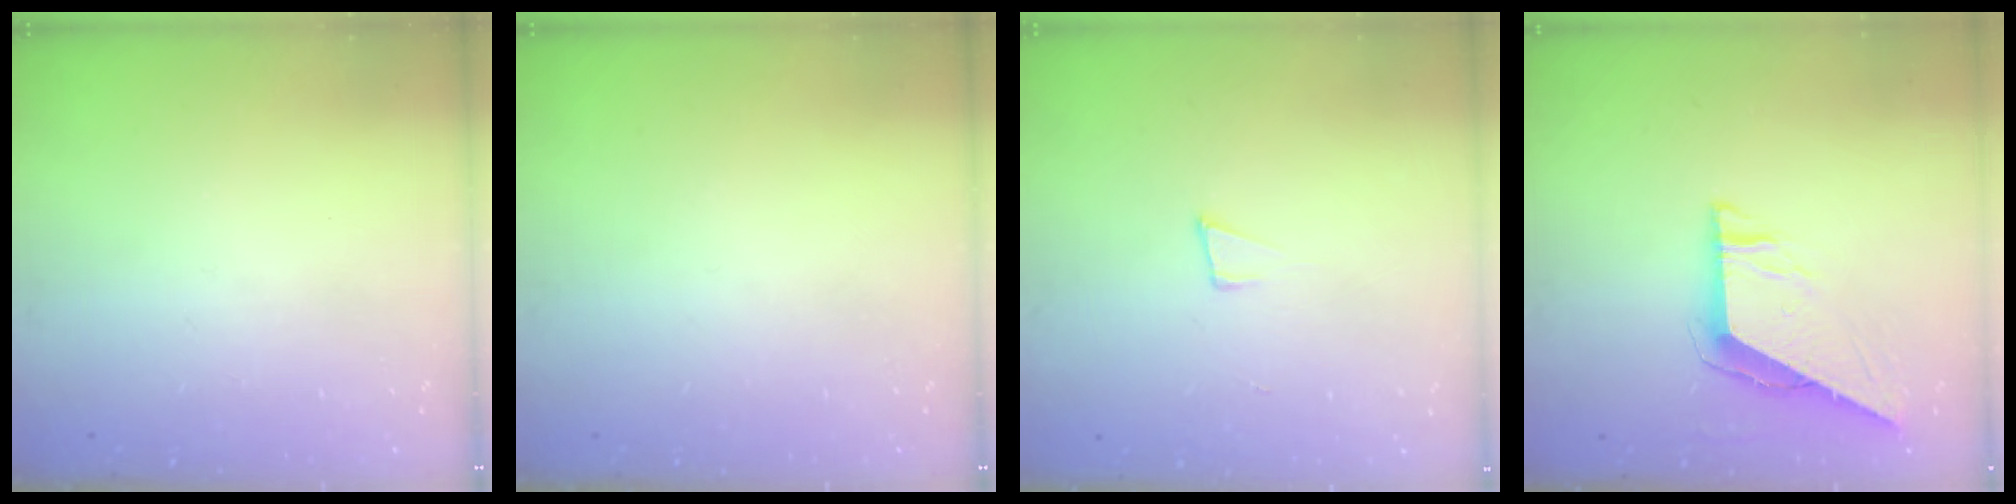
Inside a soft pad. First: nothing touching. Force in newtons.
{"total": 0.0}
{"total": 4.8, "press": 3.6, "slide": 3.2}
{"total": 7.2, "press": 7.2, "slide": 0.5}